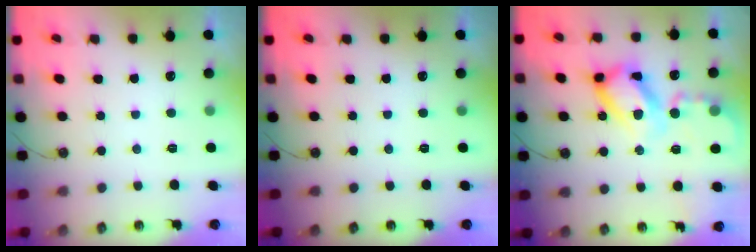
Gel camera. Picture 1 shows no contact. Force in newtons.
{"total": 0.0}
{"total": 19.7, "press": 19.6, "slide": 2.0}